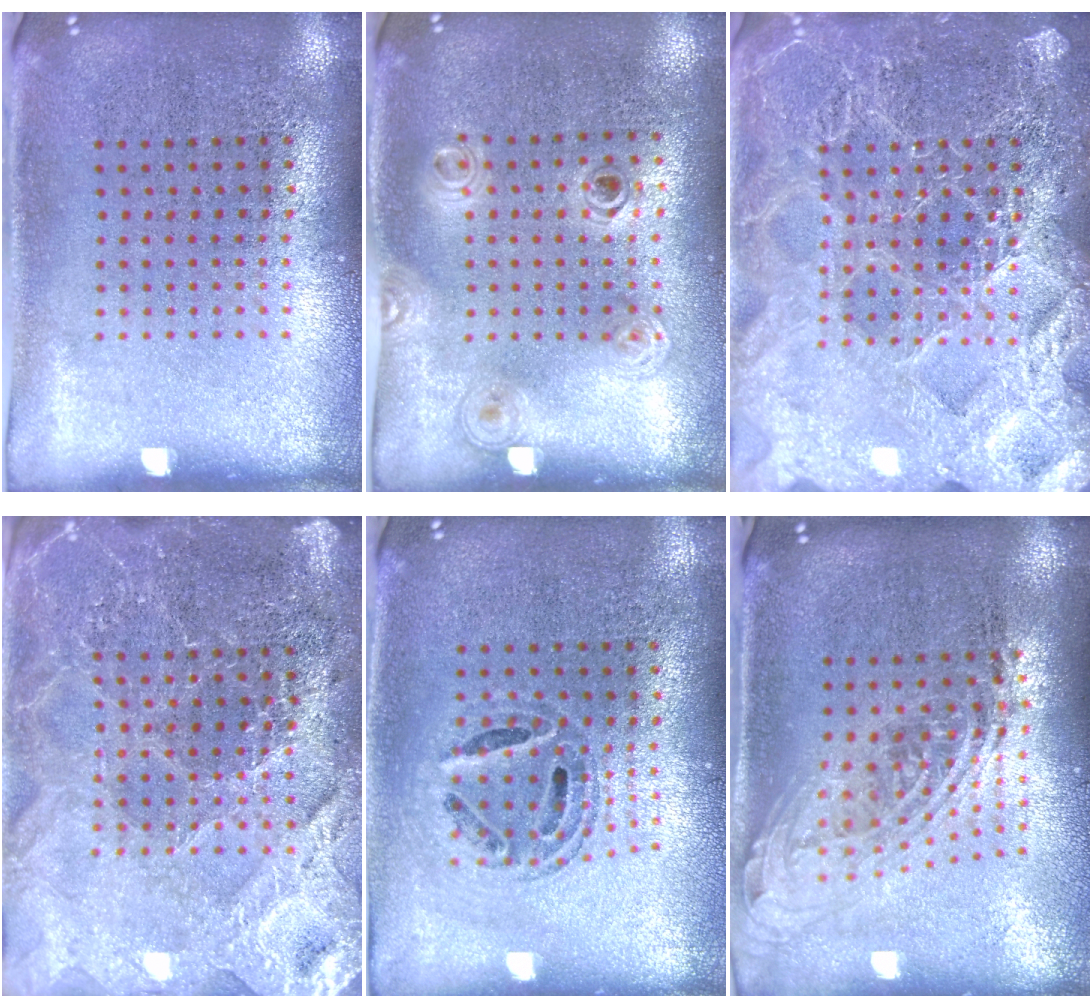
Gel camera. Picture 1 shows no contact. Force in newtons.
{"total": 1.2, "press": 1.1, "slide": 0.5}
{"total": 5.9, "press": 5.9, "slide": 0.7}
{"total": 4.0, "press": 3.8, "slide": 1.2}
{"total": 0.7, "press": 0.7, "slide": 0.3}
{"total": 2.0, "press": 1.6, "slide": 1.3}